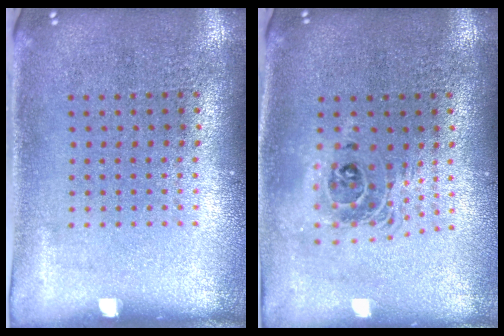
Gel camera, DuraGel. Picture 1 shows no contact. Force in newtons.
{"total": 1.7, "press": 1.4, "slide": 1.0}